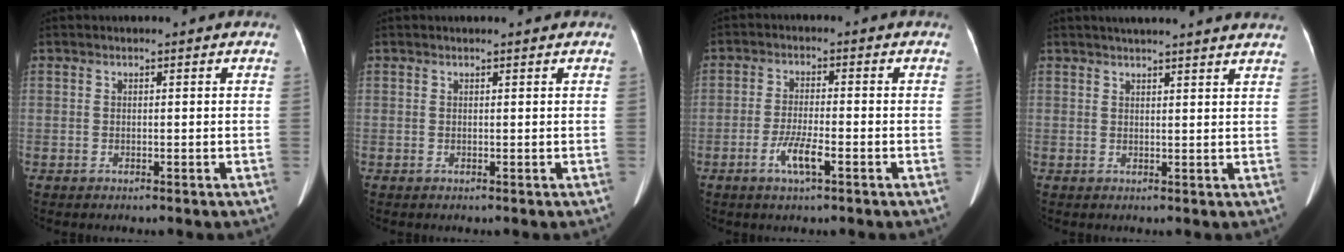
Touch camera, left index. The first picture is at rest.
{"total": 0.9, "force": [0.8, 0.0, 0.3], "torque": [-0.006, 0.005, 0.012]}
{"total": 4.6, "force": [-2.3, 0.6, 4.0], "torque": [-0.082, -0.004, -0.045]}
{"total": 13.3, "force": [12.0, 0.2, 5.6], "torque": [-0.082, 0.014, 0.138]}